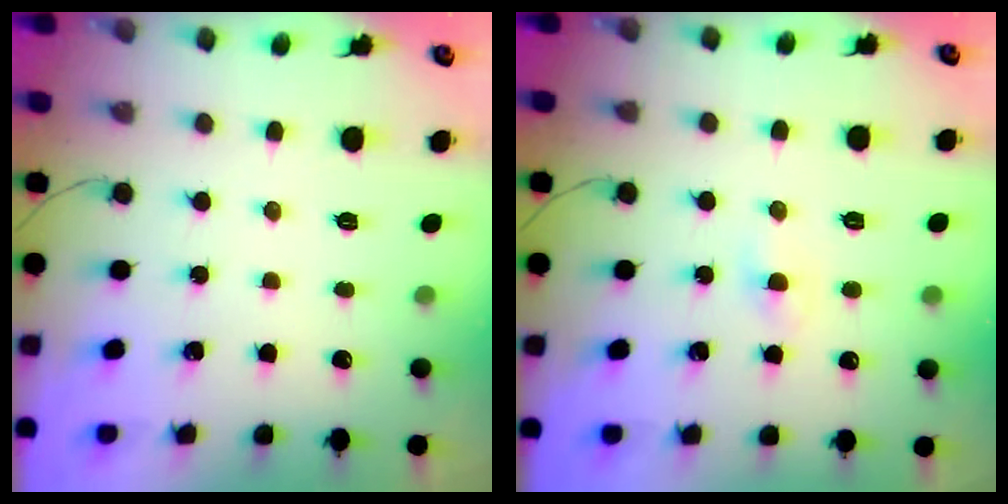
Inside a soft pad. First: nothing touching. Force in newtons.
{"total": 2.1, "press": 1.9, "slide": 0.7}